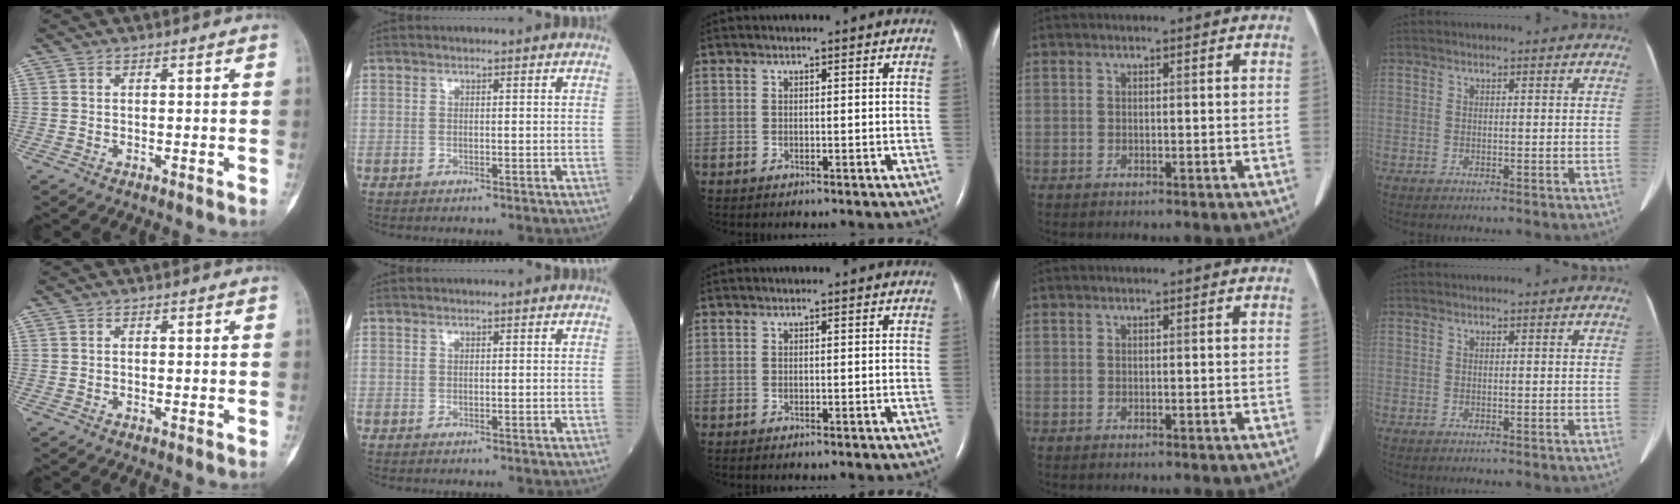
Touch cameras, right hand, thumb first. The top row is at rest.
{}